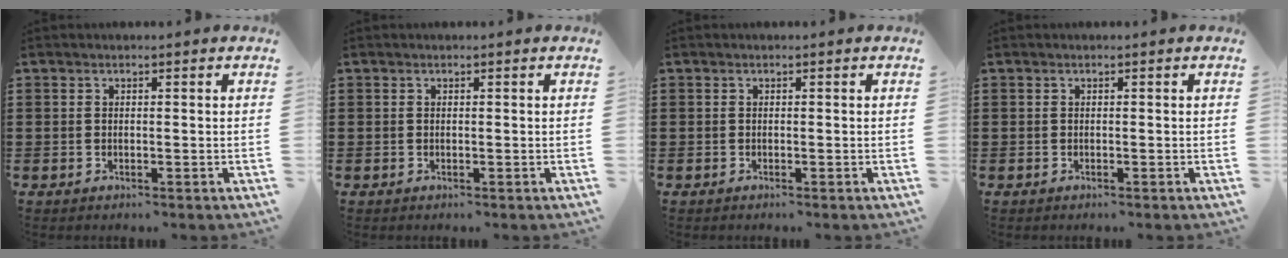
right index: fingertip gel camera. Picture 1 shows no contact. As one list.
[{"total": 0.0}, {"total": 0.0}, {"total": 0.0}]